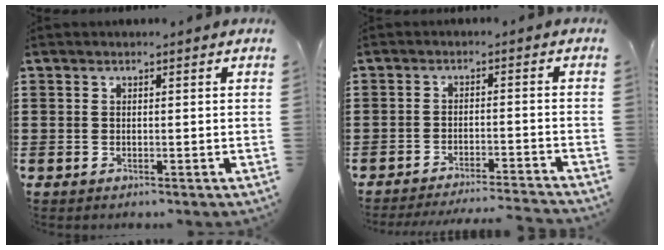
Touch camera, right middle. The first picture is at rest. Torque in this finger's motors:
{"motor_torque": [0.09, -0.02, 0.04, 0.07]}